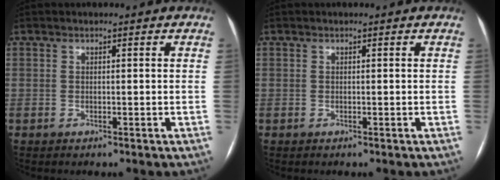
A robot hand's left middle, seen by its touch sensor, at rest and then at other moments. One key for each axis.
{"total": 0.0}